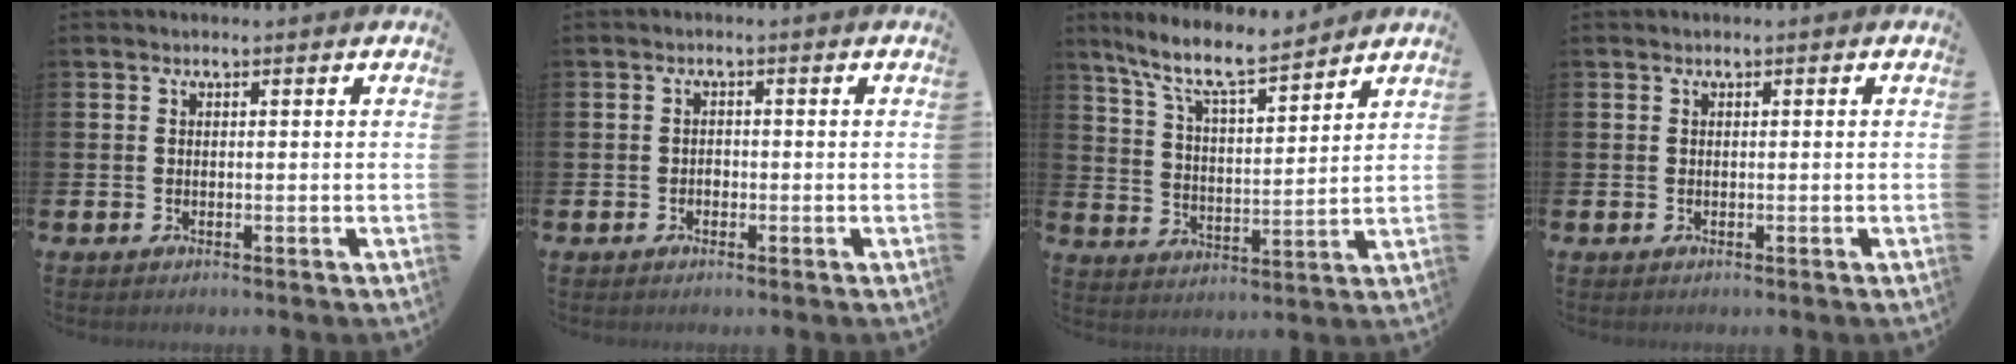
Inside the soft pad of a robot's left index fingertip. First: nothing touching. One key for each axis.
{"total": 1.0, "fx": -0.5, "fy": 0.8, "fz": 0.3, "tx": -0.004, "ty": -0.001, "tz": -0.012}
{"total": 9.0, "fx": 8.0, "fy": 1.1, "fz": 4.0, "tx": -0.109, "ty": -0.045, "tz": 0.142}
{"total": 0.0}